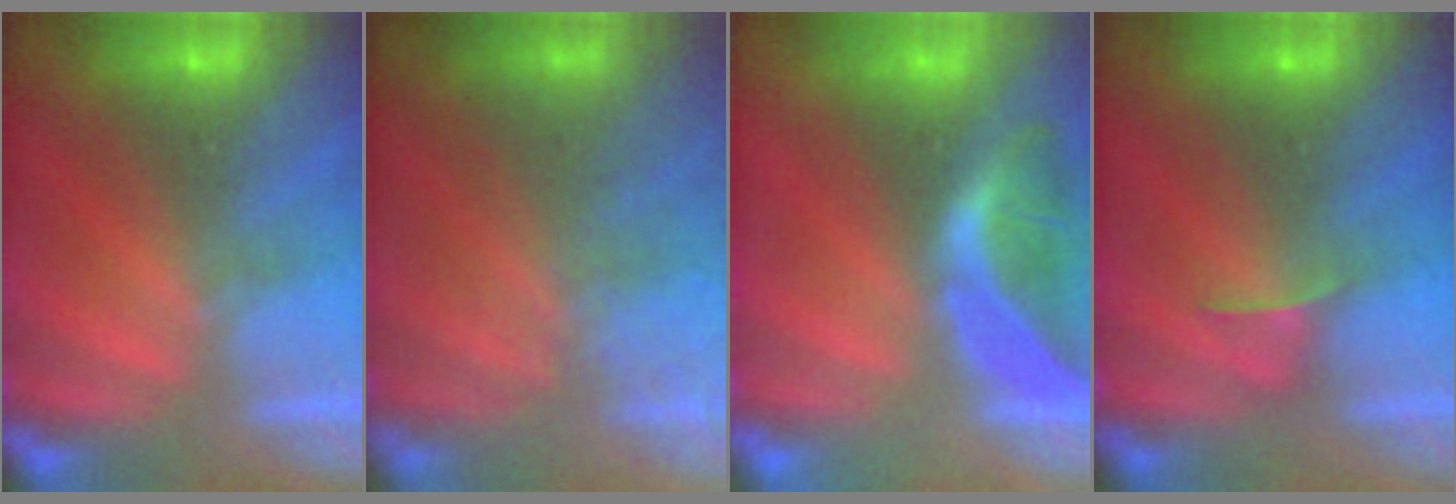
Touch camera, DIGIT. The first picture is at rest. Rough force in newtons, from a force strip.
{"total": 9.4}
{"total": 1.8}
{"total": 2.4}